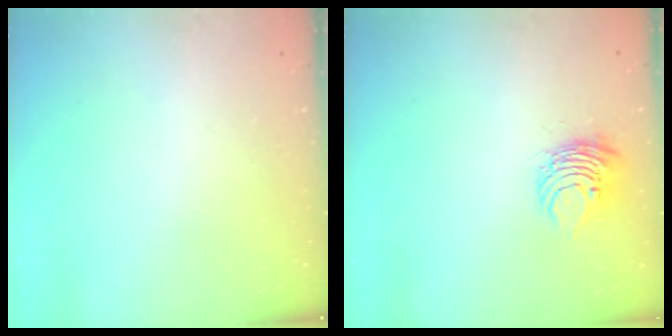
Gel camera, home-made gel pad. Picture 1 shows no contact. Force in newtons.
{"total": 8.0, "press": 8.0, "slide": 0.3}